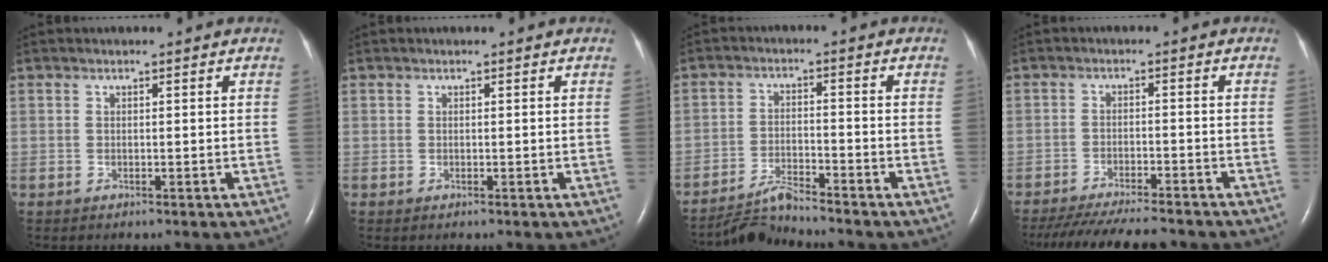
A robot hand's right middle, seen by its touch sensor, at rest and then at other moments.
{"total": 0.0}
{"total": 4.8, "force": [-4.6, -0.9, 0.4], "torque": [-0.018, -0.018, -0.084]}
{"total": 13.7, "force": [-12.3, 1.7, 5.8], "torque": [-0.099, -0.026, -0.176]}